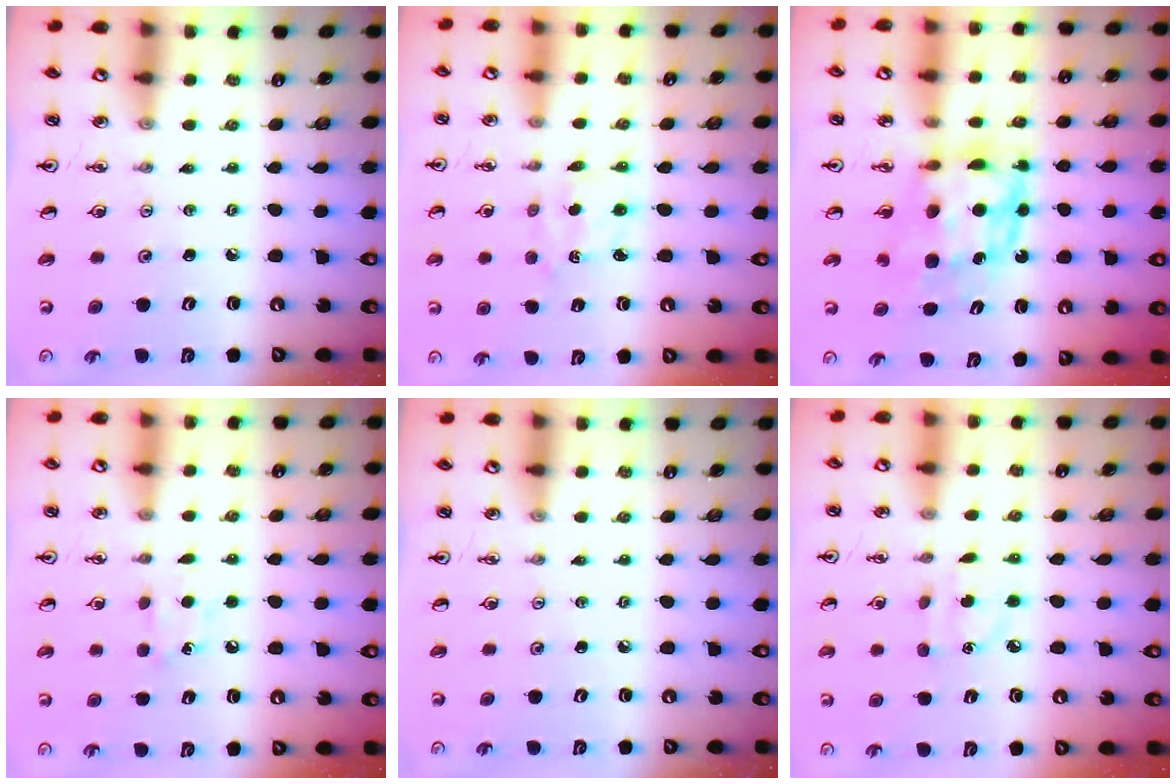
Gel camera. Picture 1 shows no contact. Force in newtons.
{"total": 2.2, "press": 2.2, "slide": 0.4}
{"total": 7.8, "press": 7.8, "slide": 0.5}
{"total": 5.6, "press": 5.6, "slide": 0.7}
{"total": 0.0}
{"total": 4.5, "press": 4.5, "slide": 0.6}